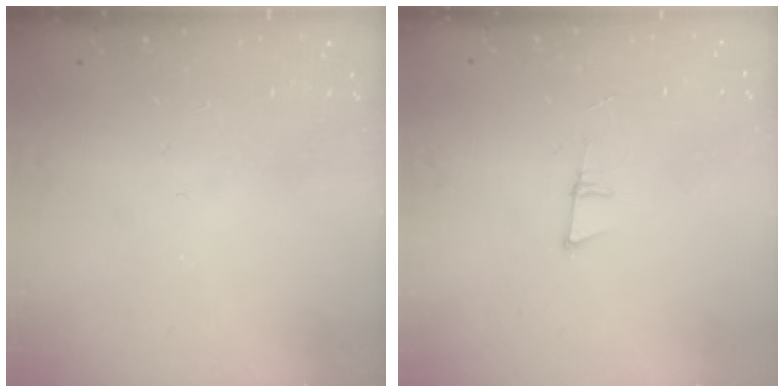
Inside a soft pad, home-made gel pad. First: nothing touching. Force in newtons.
{"total": 5.4, "press": 4.6, "slide": 2.7}